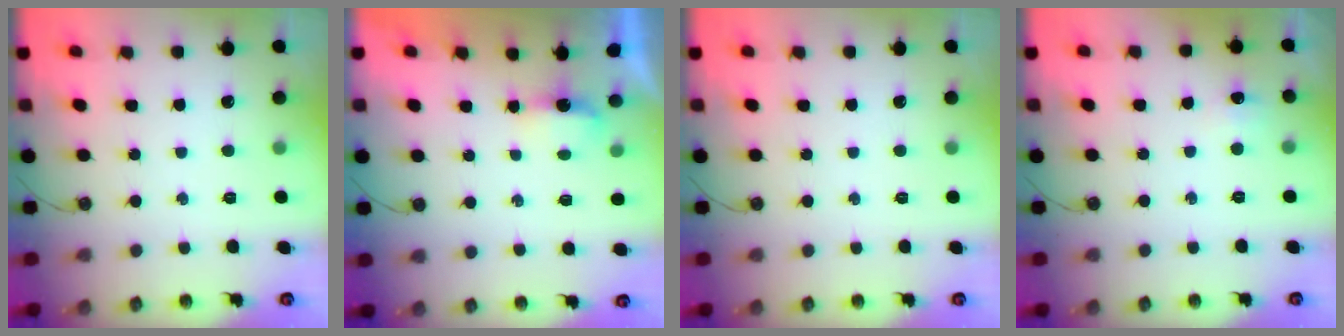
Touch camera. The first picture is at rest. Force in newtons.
{"total": 3.3, "press": 3.2, "slide": 0.6}
{"total": 0.0}
{"total": 5.4, "press": 5.4, "slide": 0.7}